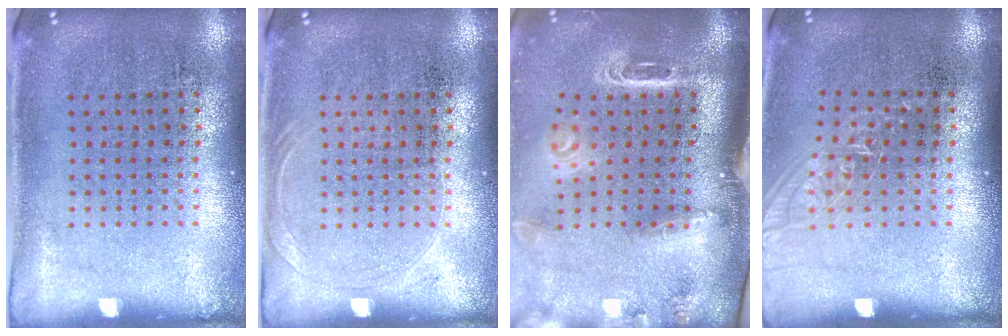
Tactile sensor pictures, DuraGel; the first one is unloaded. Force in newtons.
{"total": 0.9, "press": 0.8, "slide": 0.3}
{"total": 3.1, "press": 2.1, "slide": 2.3}
{"total": 1.0, "press": 1.0, "slide": 0.3}